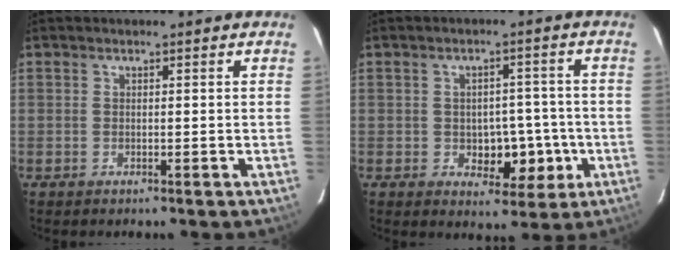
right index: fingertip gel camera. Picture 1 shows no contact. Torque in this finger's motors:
{"motor_torque": [0.18, -0.19, 0.16, 0.04]}